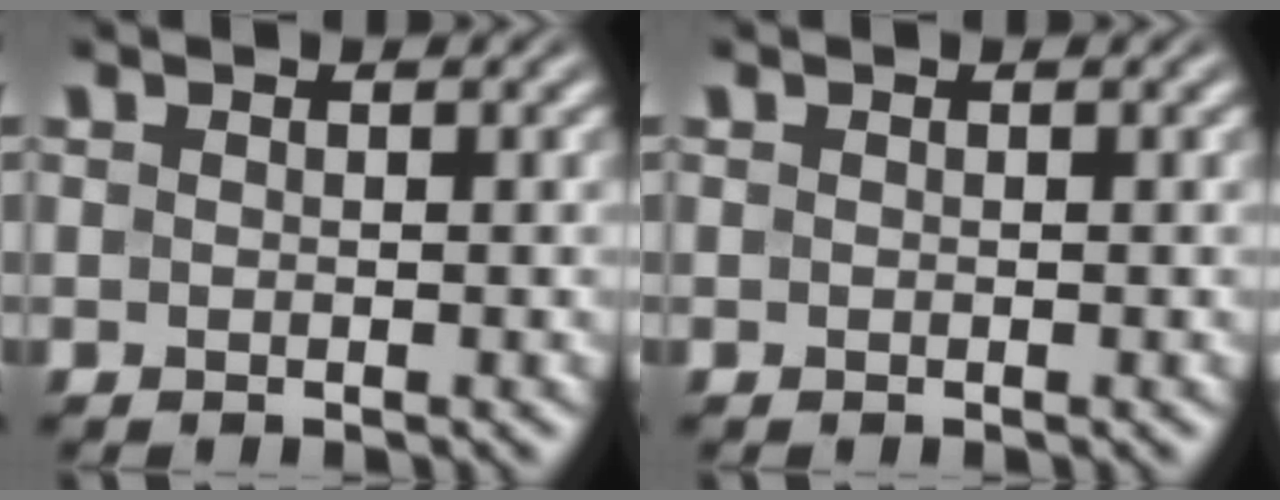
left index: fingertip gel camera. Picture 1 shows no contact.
{"total": 0.0}